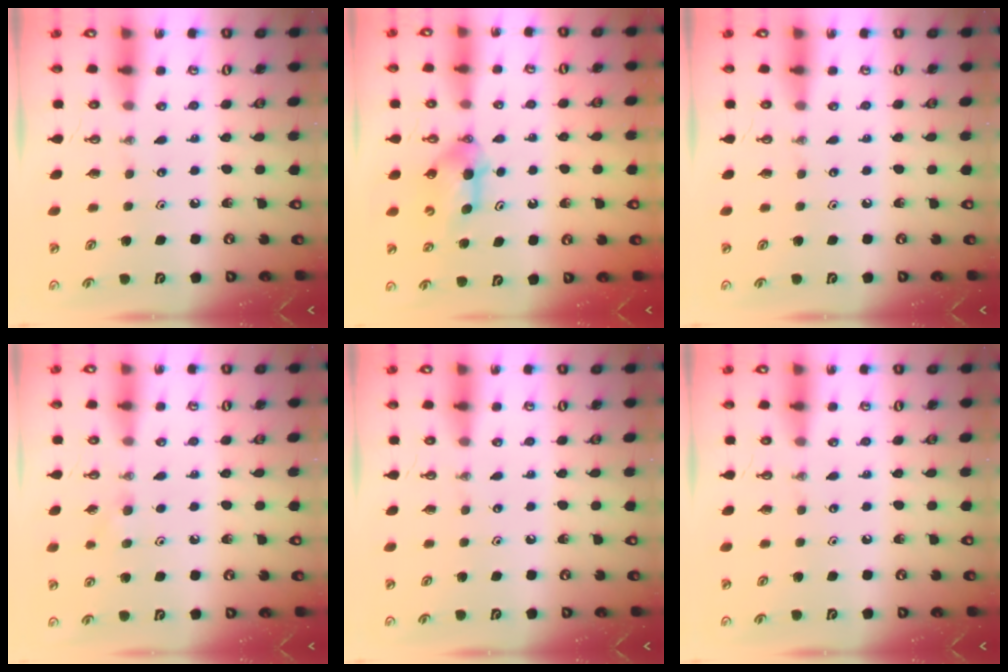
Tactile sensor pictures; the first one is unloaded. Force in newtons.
{"total": 5.4, "press": 5.2, "slide": 1.4}
{"total": 0.0}
{"total": 5.1, "press": 4.6, "slide": 2.2}
{"total": 0.0}
{"total": 0.0}